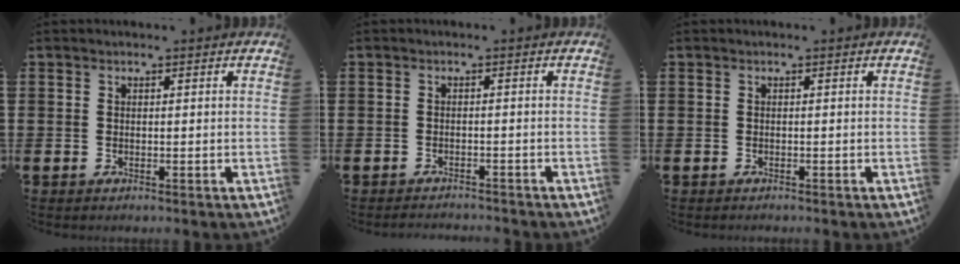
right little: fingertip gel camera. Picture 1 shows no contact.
{"total": 1.2, "force": [-1.2, 0.0, -0.1], "torque": [-0.002, 0.002, -0.024]}
{"total": 0.0}